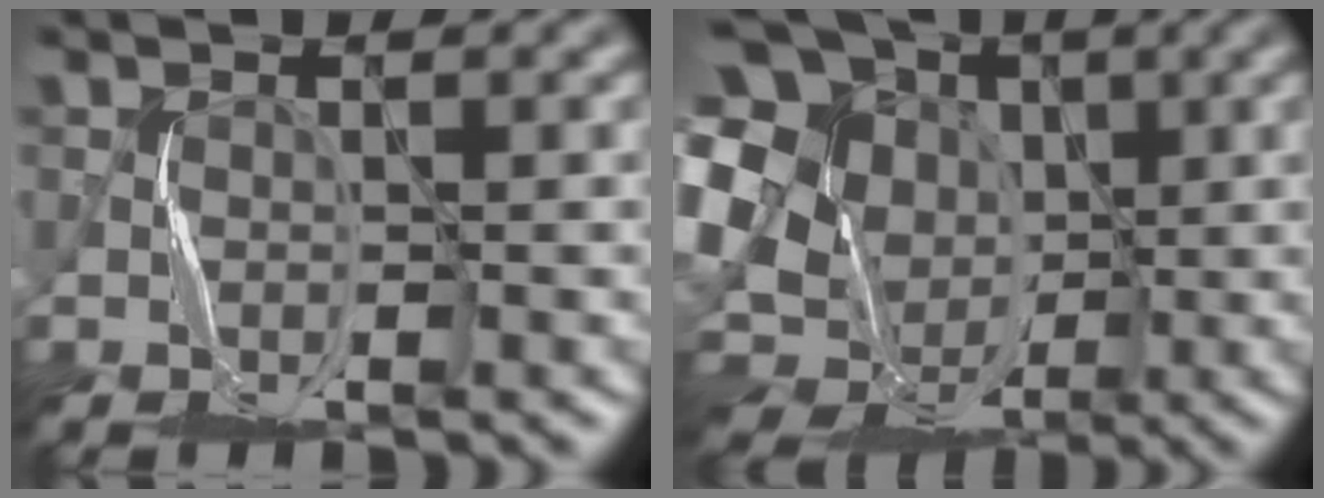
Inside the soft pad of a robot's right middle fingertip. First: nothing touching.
{"total": 16.9, "force": [-0.8, 14.4, 8.8], "torque": [-0.215, 0.017, -0.014]}